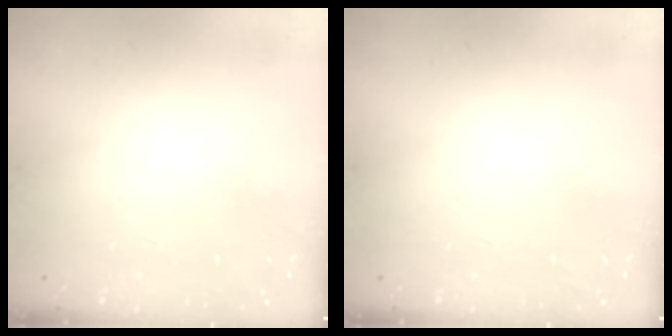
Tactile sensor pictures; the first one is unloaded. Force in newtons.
{"total": 0.0}